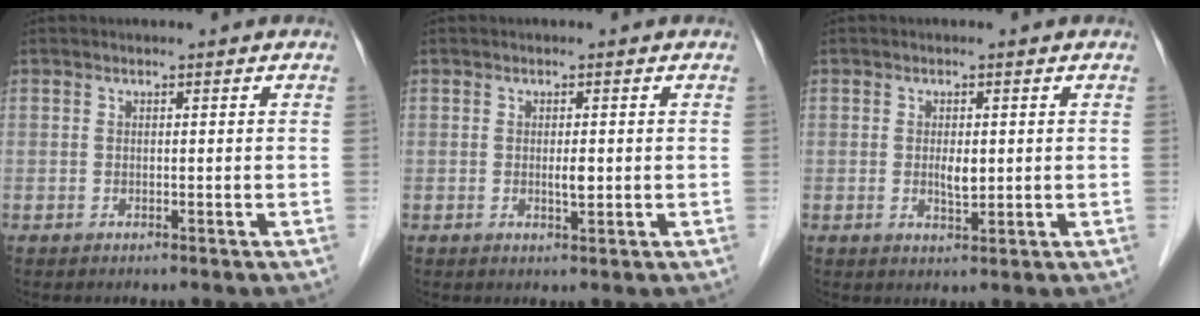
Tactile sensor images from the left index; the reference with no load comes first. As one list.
[{"total": 1.6, "force": [0.0, 0.4, 1.6], "torque": [-0.028, -0.002, 0.000]}, {"total": 2.5, "force": [0.1, 0.9, 2.3], "torque": [-0.042, -0.003, 0.004]}]